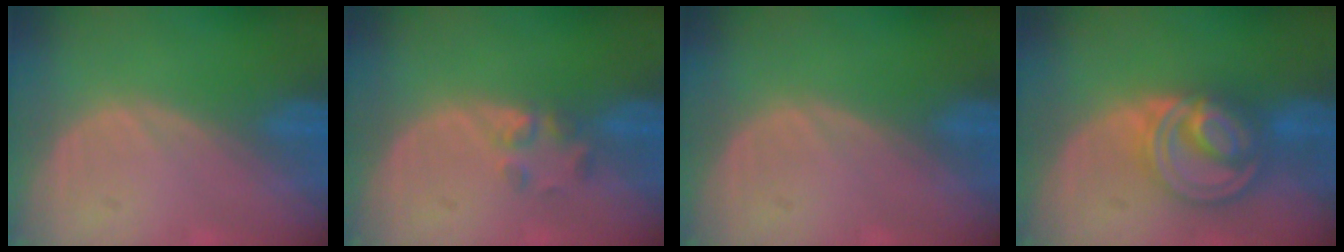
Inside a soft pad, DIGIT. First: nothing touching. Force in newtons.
{"total": 2.3, "press": 2.2, "slide": 0.8}
{"total": 0.0}
{"total": 8.7, "press": 7.3, "slide": 4.6}